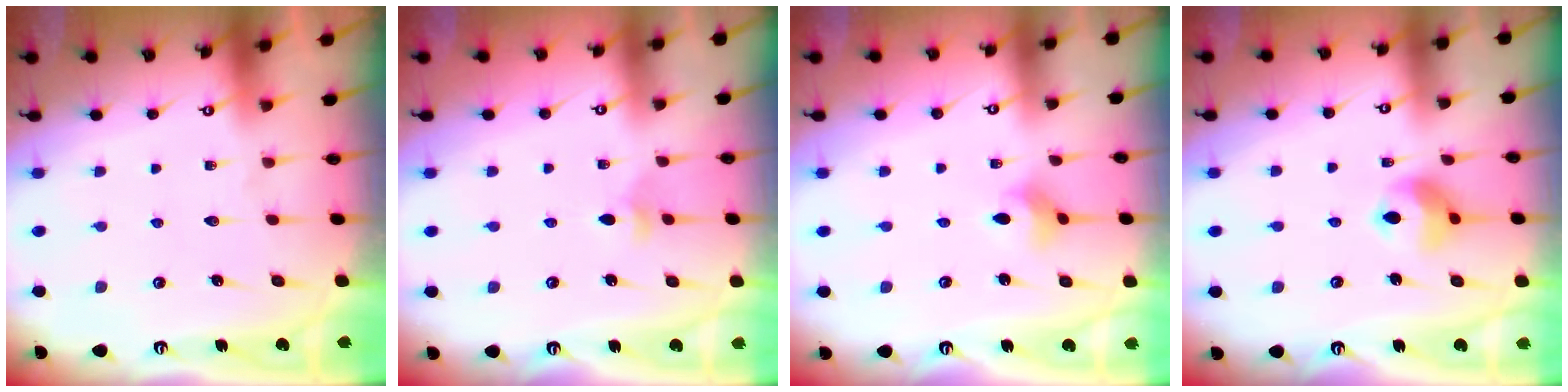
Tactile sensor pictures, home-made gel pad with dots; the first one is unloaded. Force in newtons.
{"total": 3.2, "press": 3.2, "slide": 0.6}
{"total": 2.7, "press": 2.7, "slide": 0.4}
{"total": 9.6, "press": 9.5, "slide": 1.3}